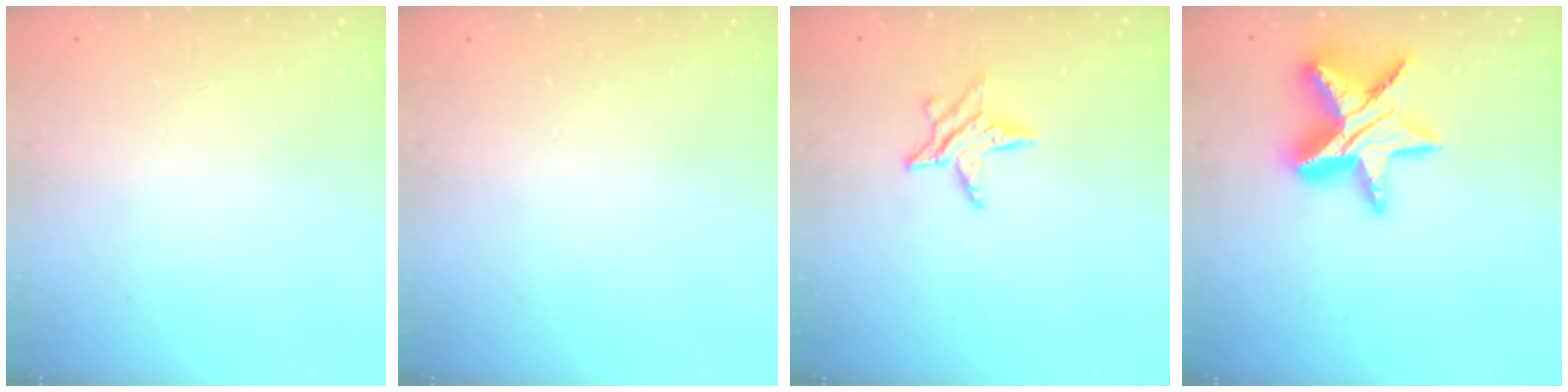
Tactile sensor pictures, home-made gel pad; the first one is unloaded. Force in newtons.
{"total": 0.0}
{"total": 7.4, "press": 7.4, "slide": 0.2}
{"total": 16.8, "press": 16.8, "slide": 1.1}